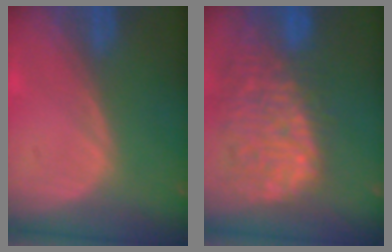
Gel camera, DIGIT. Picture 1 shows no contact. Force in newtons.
{"total": 13.5, "press": 11.4, "slide": 7.3}